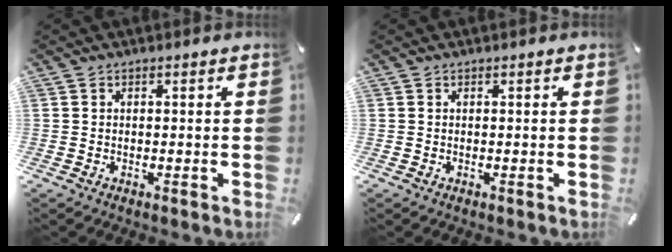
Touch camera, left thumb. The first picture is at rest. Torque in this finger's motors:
{"motor_torque": [-0.05, -0.05, -0.03, 0.08, 0.00]}